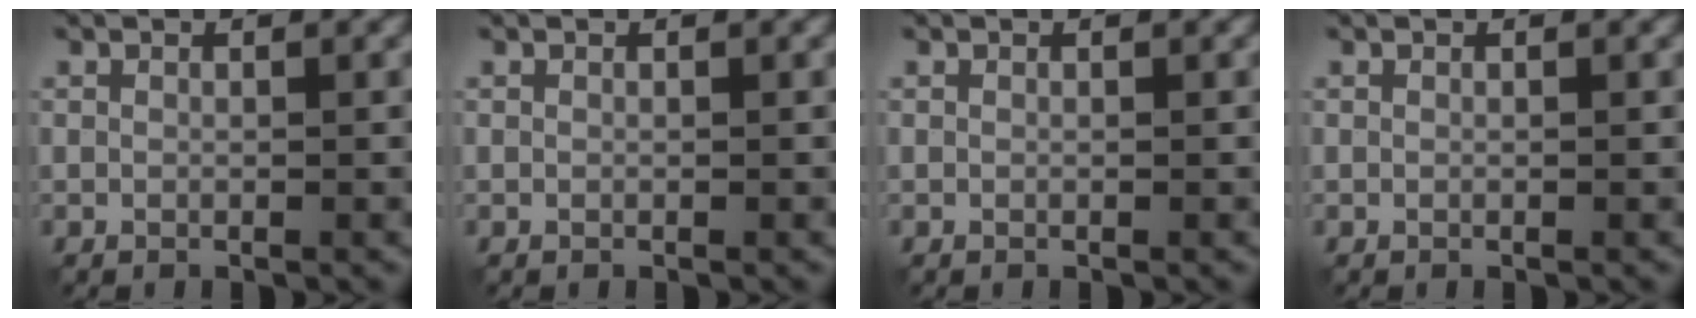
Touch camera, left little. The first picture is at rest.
{"total": 0.0}
{"total": 0.0}
{"total": 0.0}